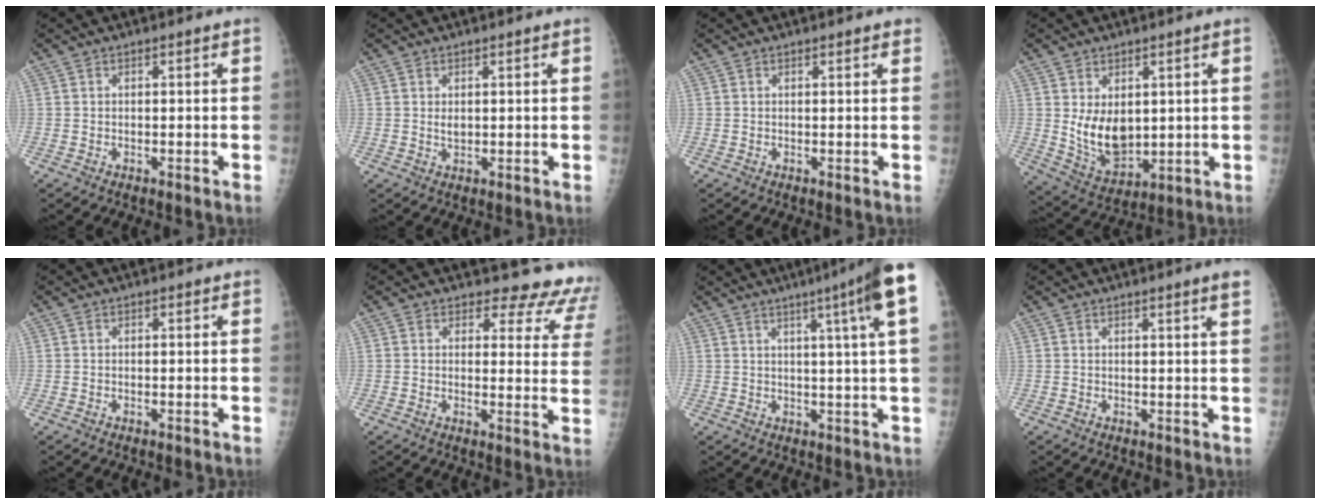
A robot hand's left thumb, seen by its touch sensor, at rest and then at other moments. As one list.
[{"total": 1.5, "force": [0.6, 0.5, 1.3], "torque": [-0.024, -0.005, 0.015]}, {"total": 1.4, "force": [1.1, 0.1, 0.9], "torque": [-0.008, 0.002, 0.013]}, {"total": 9.1, "force": [1.5, 5.7, 6.9], "torque": [-0.093, -0.026, 0.053]}, {"total": 0.0}, {"total": 11.7, "force": [11.0, 4.0, 0.5], "torque": [0.044, -0.093, 0.091]}, {"total": 11.5, "force": [4.9, -0.9, 10.4], "torque": [-0.143, -0.003, 0.059]}, {"total": 2.6, "force": [1.7, -0.6, 1.8], "torque": [-0.023, -0.009, 0.025]}]